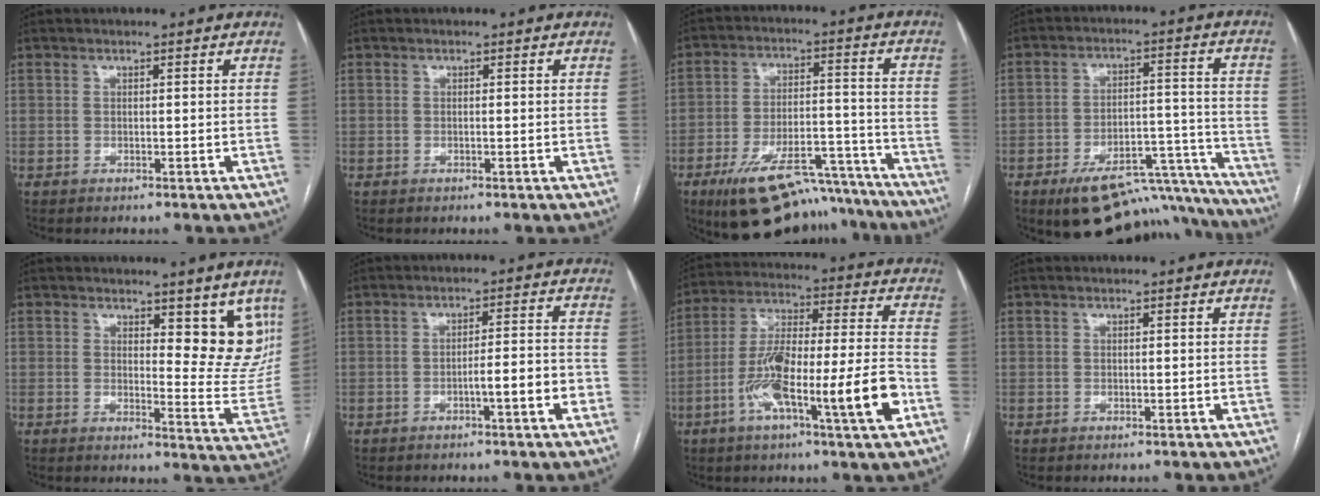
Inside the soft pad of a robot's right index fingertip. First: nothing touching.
{"total": 0.0}
{"total": 18.3, "force": [-14.7, 6.4, 9.0], "torque": [-0.116, 0.032, -0.223]}
{"total": 20.2, "force": [-17.5, 6.0, 7.9], "torque": [-0.054, 0.042, -0.241]}
{"total": 9.5, "force": [6.0, 3.4, 6.5], "torque": [-0.057, -0.027, 0.071]}
{"total": 5.8, "force": [-2.5, 0.3, 5.3], "torque": [-0.074, 0.012, -0.035]}
{"total": 18.3, "force": [-6.9, 1.2, 17.0], "torque": [-0.281, 0.005, -0.114]}
{"total": 0.0}